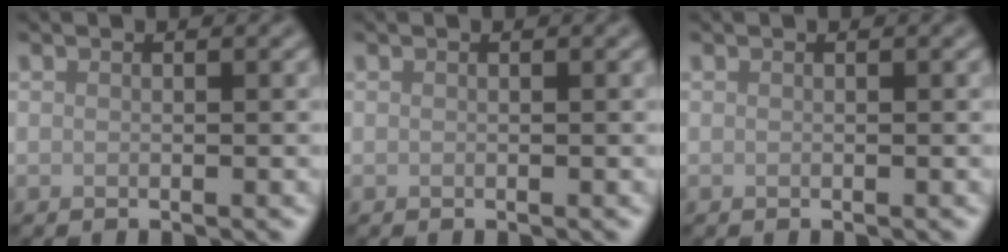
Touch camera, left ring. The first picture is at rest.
{"total": 0.0}
{"total": 0.0}